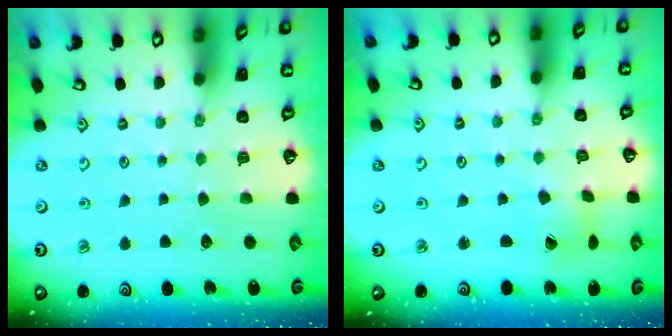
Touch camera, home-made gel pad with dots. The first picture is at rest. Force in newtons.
{"total": 2.0, "press": 2.0, "slide": 0.4}